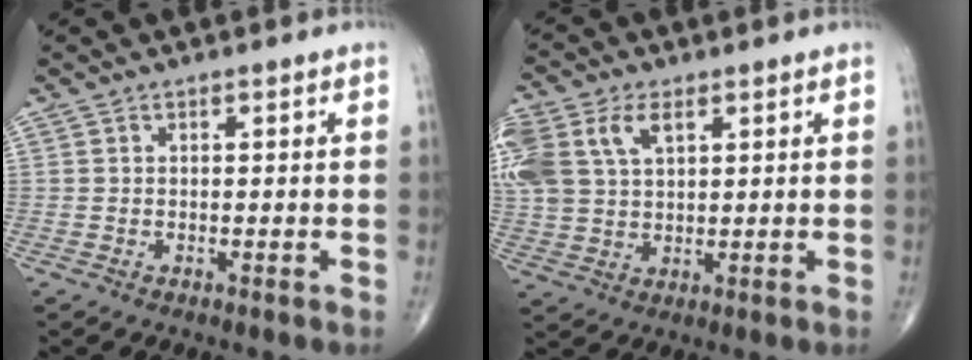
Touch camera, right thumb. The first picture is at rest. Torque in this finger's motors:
{"motor_torque": [0.22, 0.28, 1.05, 0.44, 0.11]}